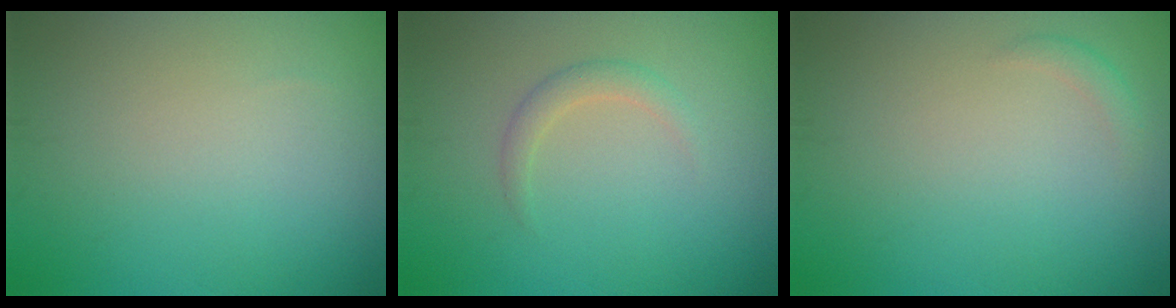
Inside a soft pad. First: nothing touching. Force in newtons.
{"total": 1.4, "press": 1.4, "slide": 0.1}
{"total": 0.9, "press": 0.9, "slide": 0.0}